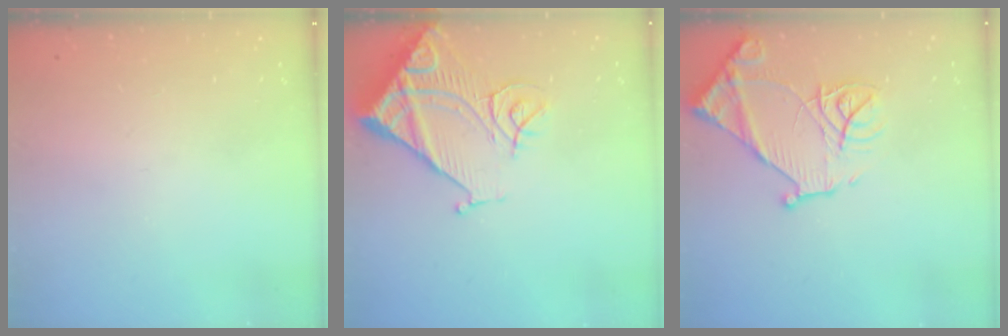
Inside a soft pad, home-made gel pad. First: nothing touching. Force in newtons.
{"total": 17.1, "press": 17.0, "slide": 1.8}
{"total": 15.2, "press": 15.2, "slide": 1.5}